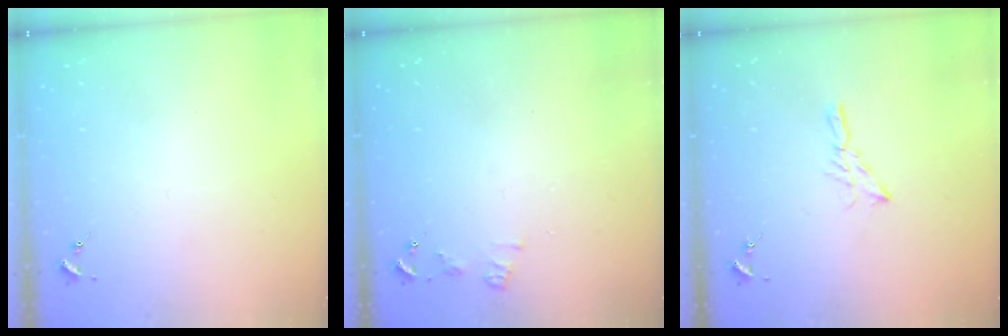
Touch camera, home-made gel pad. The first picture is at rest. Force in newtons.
{"total": 5.2, "press": 5.2, "slide": 0.7}
{"total": 5.8, "press": 5.7, "slide": 0.6}